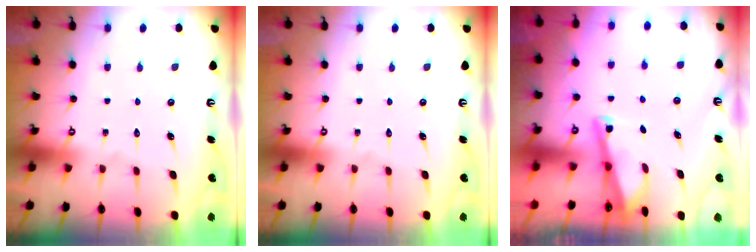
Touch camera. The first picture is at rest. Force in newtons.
{"total": 0.0}
{"total": 2.9, "press": 2.9, "slide": 0.4}